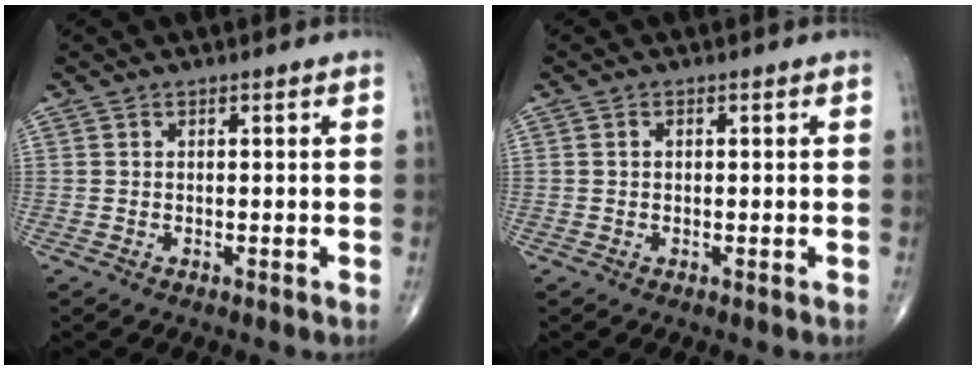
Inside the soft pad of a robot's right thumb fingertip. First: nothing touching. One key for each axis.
{"total": 0.6, "fx": 0.1, "fy": 0.3, "fz": 0.4, "tx": -0.011, "ty": 0.002, "tz": 0.001}